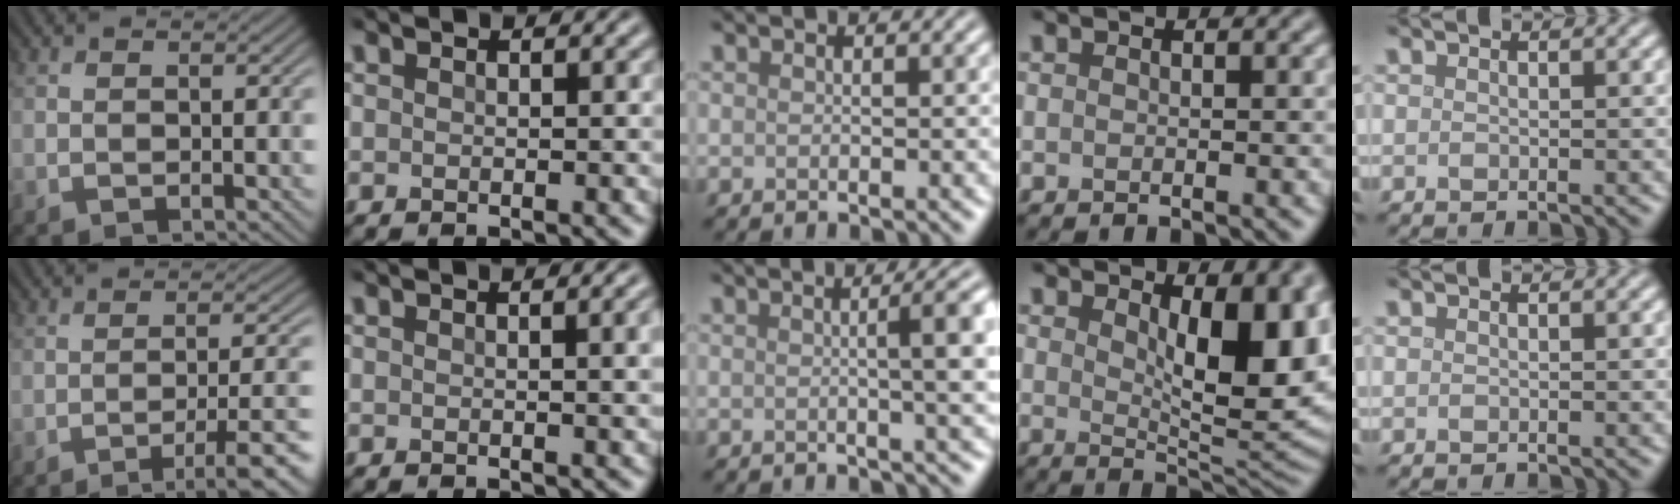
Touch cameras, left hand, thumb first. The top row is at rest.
{"thumb": {"total": 8.1, "force": [-4.5, 1.5, 6.5], "torque": [-0.102, 0.006, -0.067]}, "index": {"total": 2.6, "force": [0.4, 0.8, 2.5], "torque": [-0.021, 0.007, 0.000]}, "middle": {"total": 6.1, "force": [0.4, 1.7, 5.8], "torque": [-0.055, 0.013, 0.006]}, "ring": {"total": 9.1, "force": [2.6, 3.7, 7.9], "torque": [-0.106, -0.005, 0.041]}}